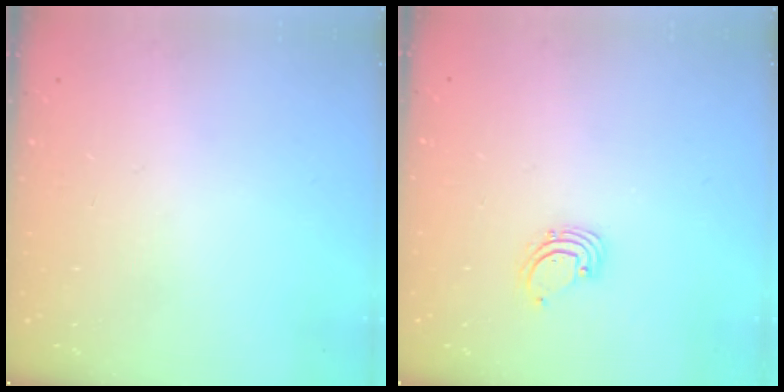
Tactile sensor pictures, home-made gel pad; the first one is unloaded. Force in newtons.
{"total": 1.6, "press": 1.6, "slide": 0.1}